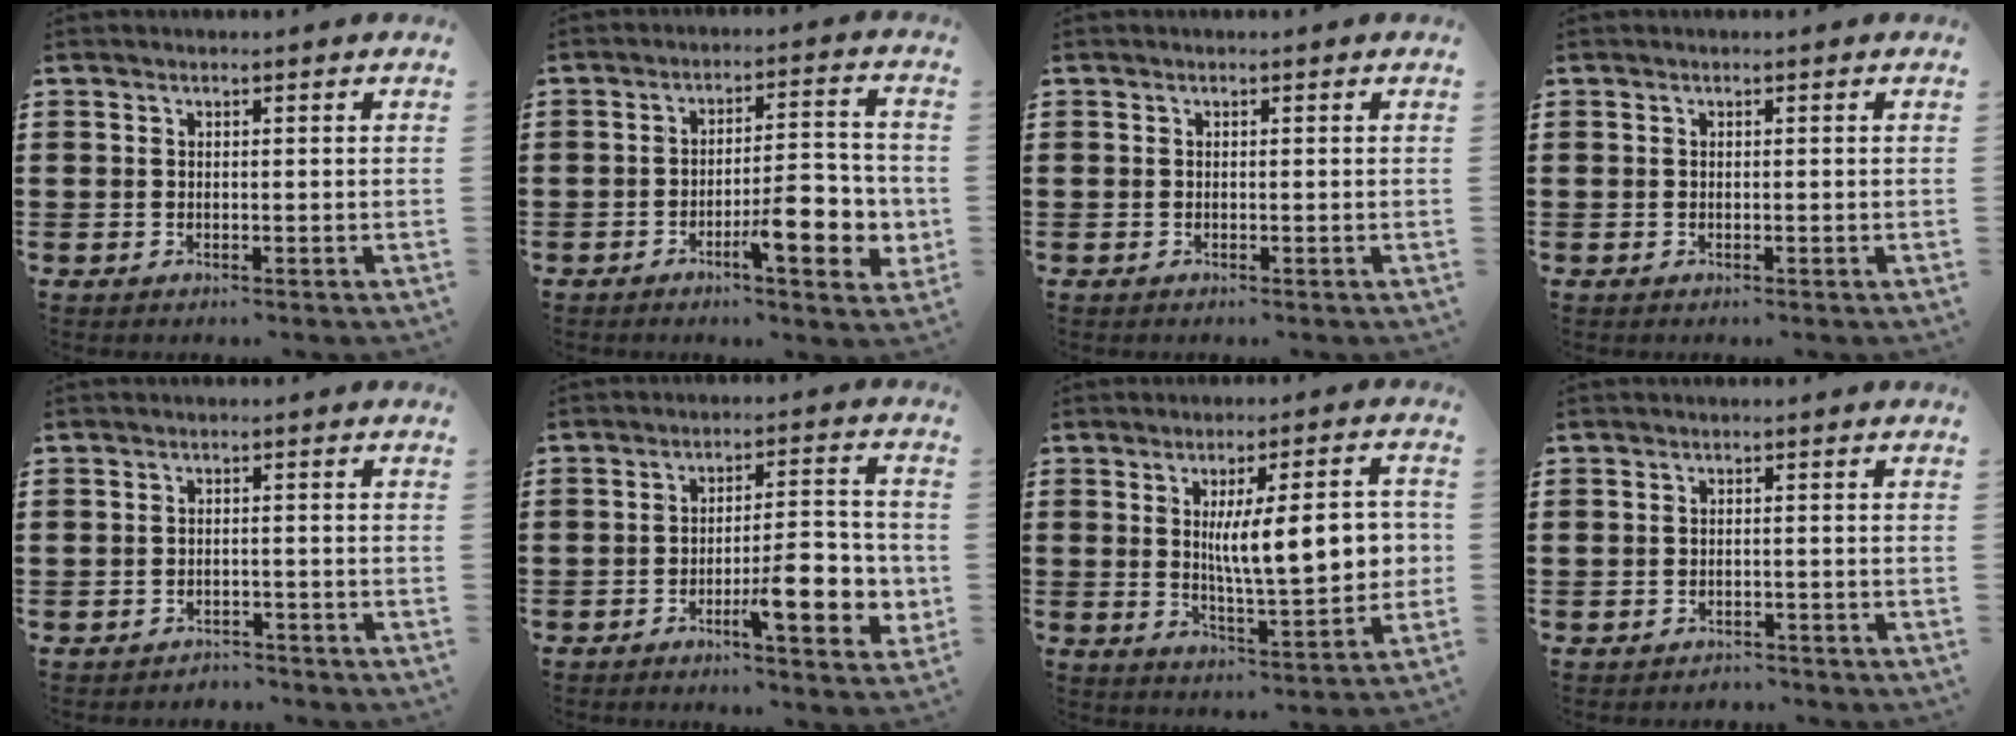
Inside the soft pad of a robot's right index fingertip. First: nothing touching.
{"total": 8.9, "force": [-3.3, 2.7, 7.8], "torque": [-0.106, 0.001, -0.053]}
{"total": 0.0}
{"total": 0.0}
{"total": 2.0, "force": [-2.0, 0.3, -0.3], "torque": [-0.001, 0.003, -0.047]}
{"total": 9.6, "force": [-3.4, 2.8, 8.5], "torque": [-0.115, 0.001, -0.052]}
{"total": 11.8, "force": [1.3, 3.4, 11.2], "torque": [-0.170, -0.003, 0.016]}
{"total": 1.4, "force": [-1.3, 0.3, -0.2], "torque": [0.000, 0.004, -0.032]}